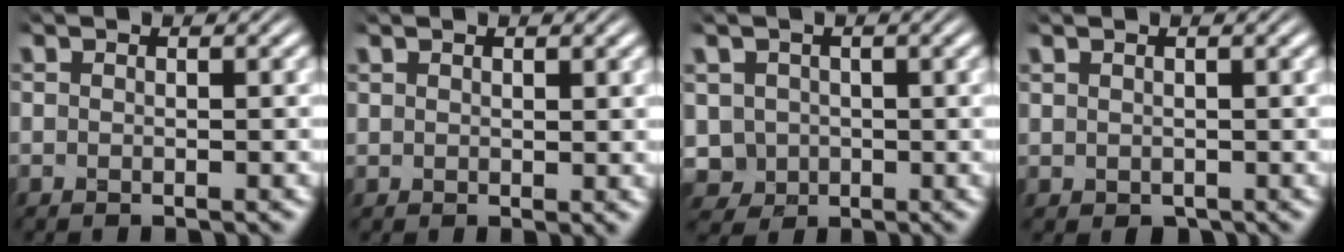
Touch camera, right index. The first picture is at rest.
{"total": 1.2, "force": [1.0, -0.6, 0.3], "torque": [0.004, -0.004, 0.024]}
{"total": 5.0, "force": [-0.3, 4.8, 1.4], "torque": [-0.052, -0.039, 0.010]}
{"total": 0.0}